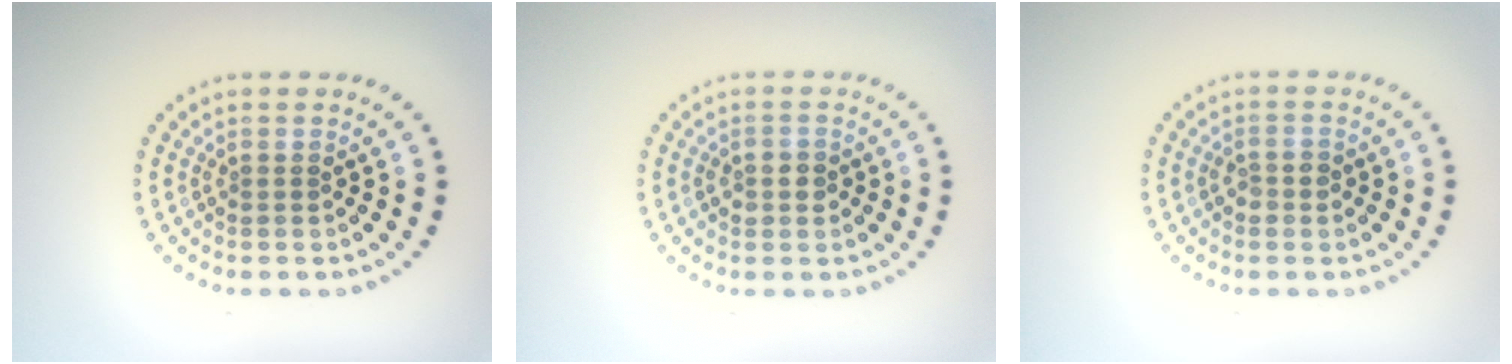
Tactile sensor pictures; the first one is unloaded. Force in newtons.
{"total": 1.6, "press": 1.5, "slide": 0.5}
{"total": 1.3, "press": 1.3, "slide": 0.3}